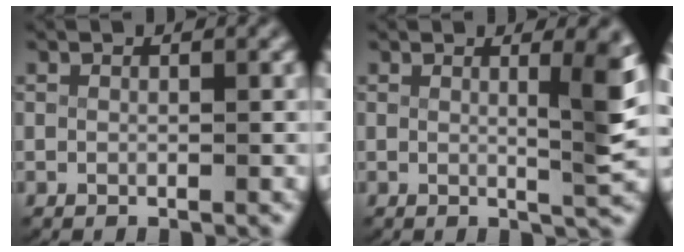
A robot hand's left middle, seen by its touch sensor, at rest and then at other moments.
{"total": 4.2, "force": [0.8, 0.5, 4.1], "torque": [-0.050, -0.014, 0.015]}